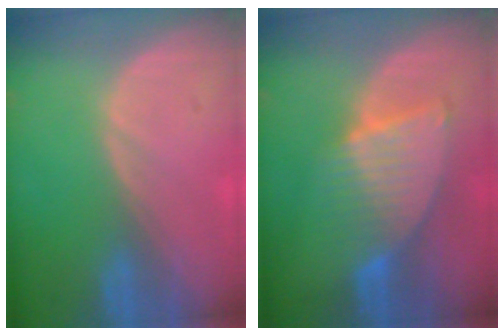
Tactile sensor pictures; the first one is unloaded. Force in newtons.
{"total": 7.2, "press": 6.8, "slide": 2.3}